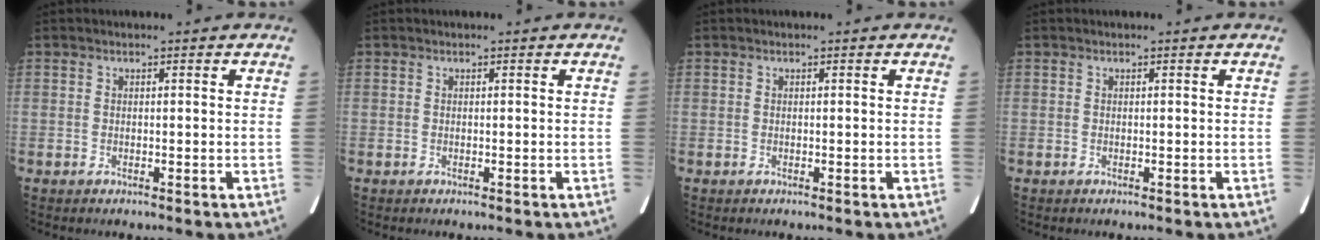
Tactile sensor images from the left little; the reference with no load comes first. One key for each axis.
{"total": 0.0}
{"total": 0.0}
{"total": 0.0}